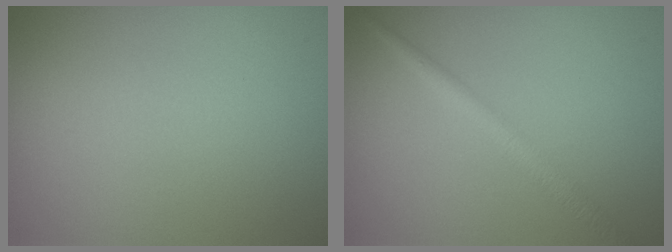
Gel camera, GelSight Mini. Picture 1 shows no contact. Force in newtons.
{"total": 2.1, "press": 2.1, "slide": 0.1}